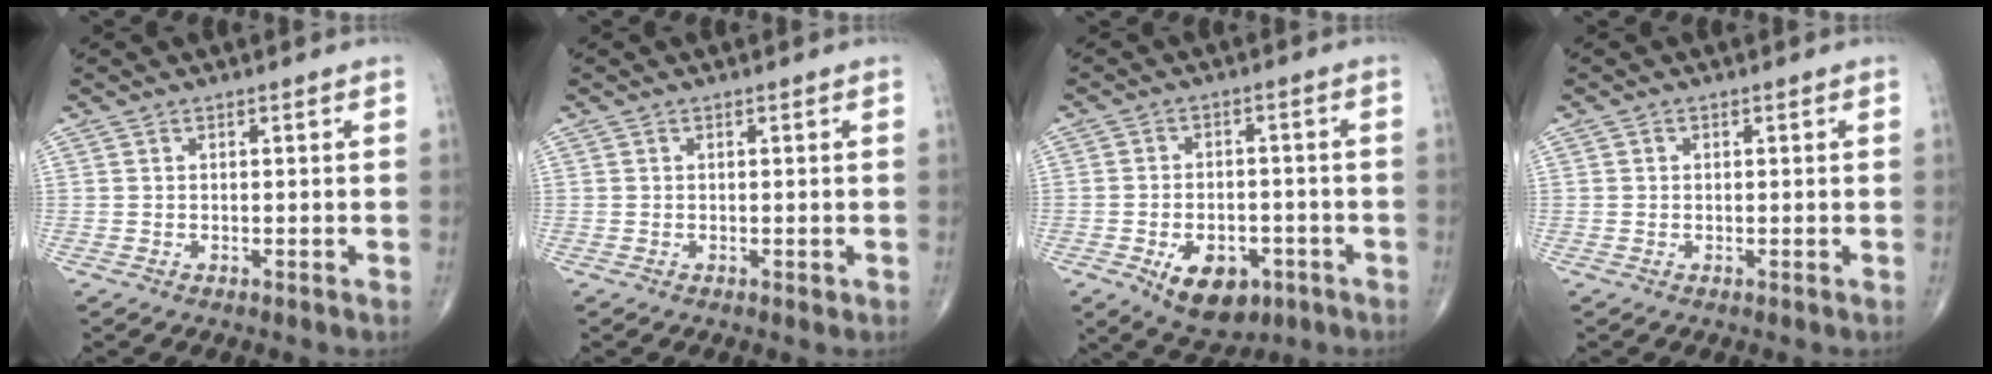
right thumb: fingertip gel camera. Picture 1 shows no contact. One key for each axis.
{"total": 0.5, "fx": -0.1, "fy": 0.4, "fz": 0.3, "tx": -0.004, "ty": -0.001, "tz": -0.002}
{"total": 10.6, "fx": -4.6, "fy": 6.6, "fz": 6.9, "tx": -0.085, "ty": 0.017, "tz": -0.060}
{"total": 0.6, "fx": 0.1, "fy": 0.6, "fz": 0.2, "tx": 0.002, "ty": 0.001, "tz": 0.000}